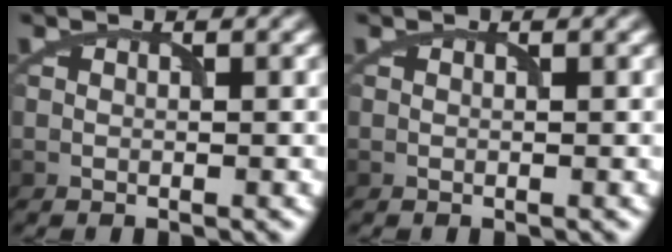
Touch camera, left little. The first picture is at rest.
{"total": 0.0}